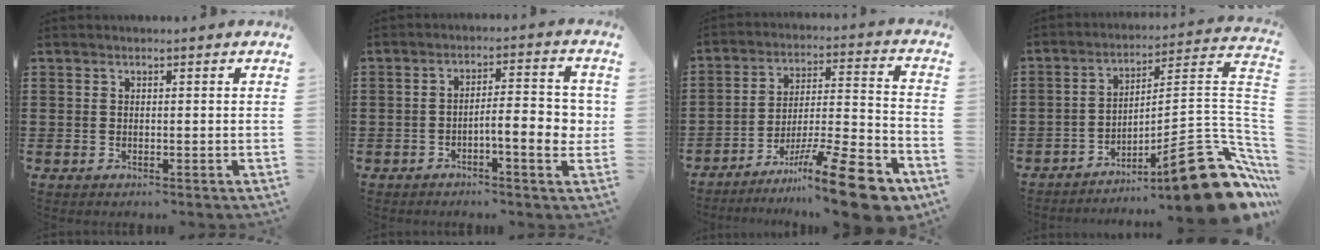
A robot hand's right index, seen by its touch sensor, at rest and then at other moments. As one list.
[{"total": 6.9, "force": [-1.9, 1.8, 6.4], "torque": [-0.090, -0.002, -0.035]}, {"total": 15.3, "force": [-11.1, 1.9, 10.4], "torque": [-0.146, 0.043, -0.192]}, {"total": 16.3, "force": [-9.6, 2.9, 12.9], "torque": [-0.156, 0.017, -0.157]}]